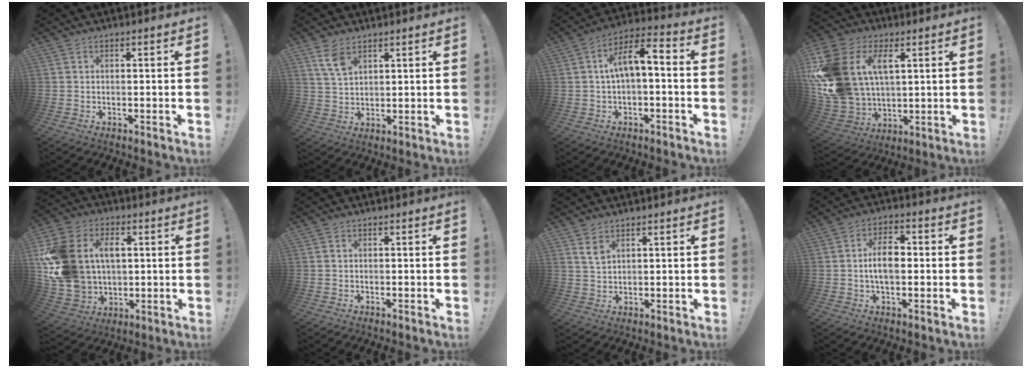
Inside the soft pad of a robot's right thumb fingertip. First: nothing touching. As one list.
[{"total": 7.2, "force": [4.3, 4.0, 4.1], "torque": [-0.068, -0.018, 0.082]}, {"total": 9.1, "force": [0.4, 3.7, 8.3], "torque": [-0.151, 0.012, 0.008]}, {"total": 20.6, "force": [6.8, 14.5, 12.9], "torque": [-0.276, -0.024, 0.129]}, {"total": 20.3, "force": [3.8, 15.5, 12.6], "torque": [-0.243, -0.005, 0.075]}, {"total": 0.8, "force": [-0.3, 0.8, -0.1], "torque": [0.001, 0.003, -0.006]}, {"total": 4.3, "force": [2.7, 2.7, 1.9], "torque": [-0.022, -0.014, 0.048]}, {"total": 8.5, "force": [-0.3, 4.8, 7.0], "torque": [-0.115, 0.005, -0.010]}]